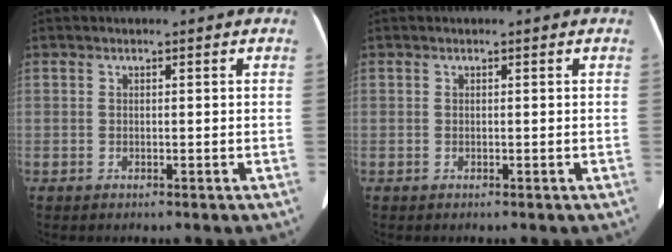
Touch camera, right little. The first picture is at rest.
{"total": 0.0}